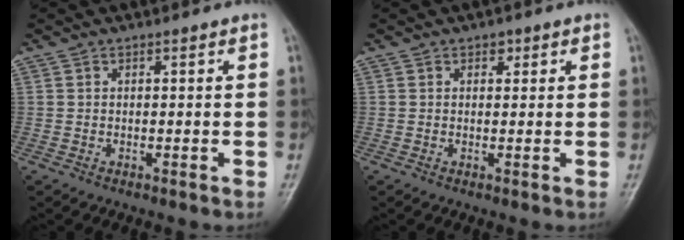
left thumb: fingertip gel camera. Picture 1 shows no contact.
{"total": 1.5, "force": [0.8, 1.1, 0.8], "torque": [0.004, -0.001, 0.007]}